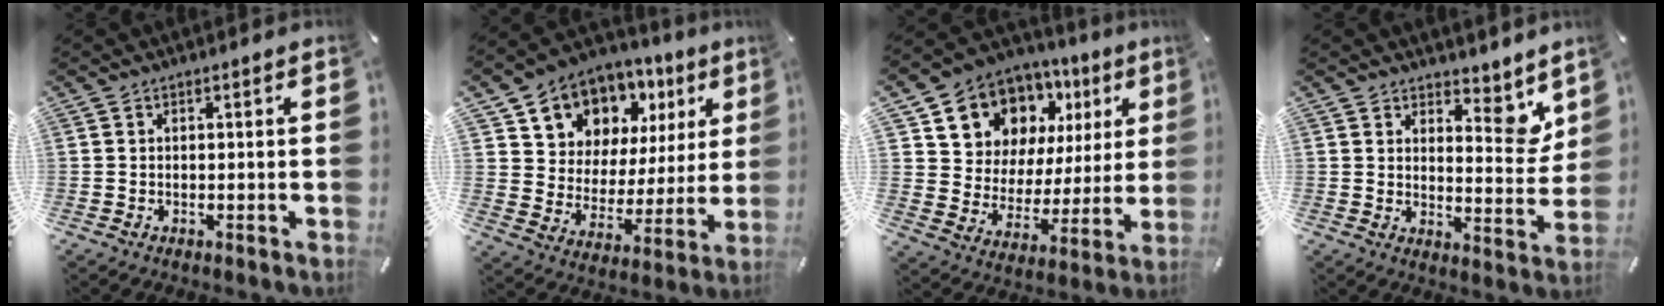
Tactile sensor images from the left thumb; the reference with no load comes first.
{"total": 10.6, "force": [7.7, 7.2, 1.0], "torque": [-0.039, -0.076, 0.143]}
{"total": 11.6, "force": [8.1, 8.1, 2.1], "torque": [-0.054, -0.078, 0.149]}
{"total": 8.4, "force": [5.5, 4.8, 4.2], "torque": [-0.028, -0.052, 0.092]}